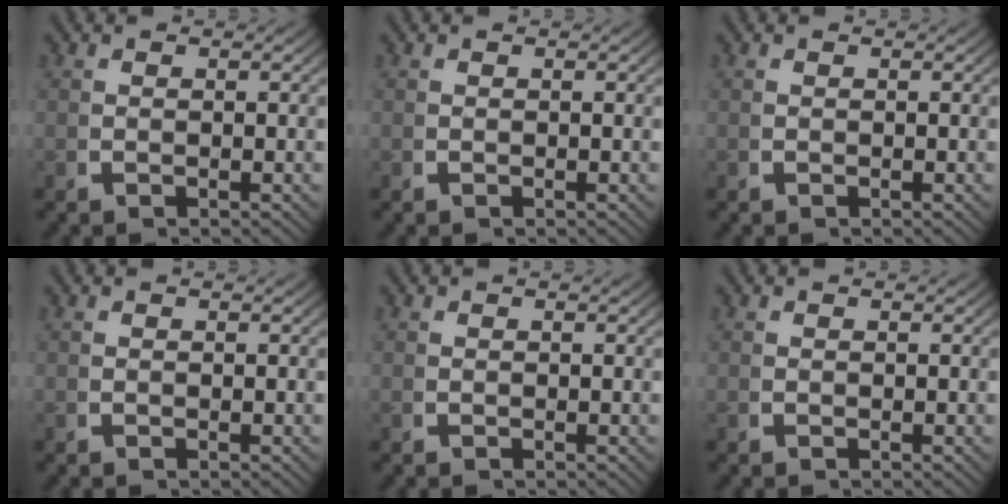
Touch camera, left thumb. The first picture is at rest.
{"total": 0.0}
{"total": 0.0}
{"total": 0.0}
{"total": 0.0}
{"total": 0.0}